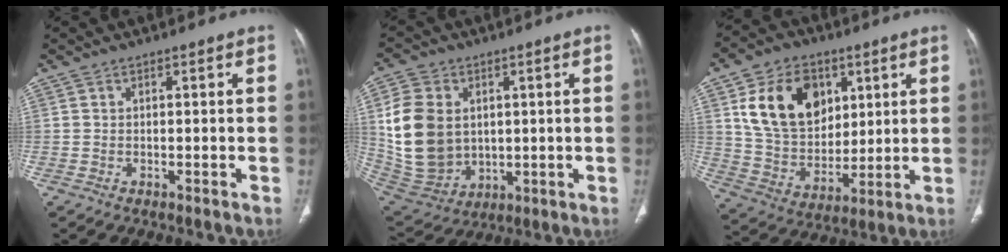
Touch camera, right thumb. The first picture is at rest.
{"total": 16.4, "force": [2.8, 12.6, 10.2], "torque": [-0.186, -0.010, 0.074]}
{"total": 18.3, "force": [6.5, 13.4, 10.6], "torque": [-0.148, -0.021, 0.128]}